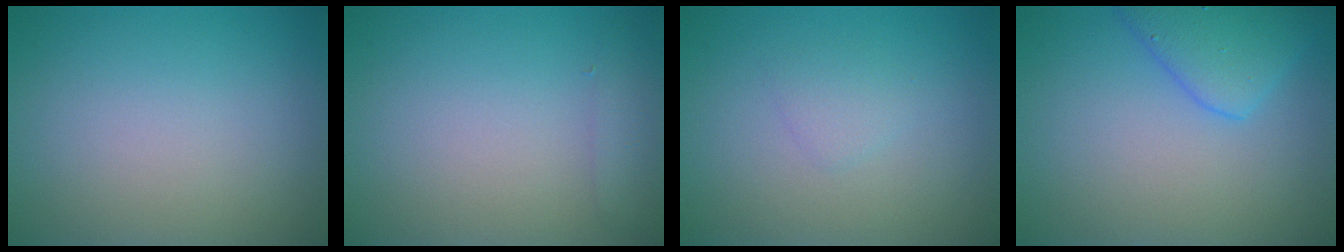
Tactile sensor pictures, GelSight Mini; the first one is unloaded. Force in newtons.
{"total": 1.3, "press": 1.3, "slide": 0.1}
{"total": 1.1, "press": 1.1, "slide": 0.0}
{"total": 2.9, "press": 2.9, "slide": 0.0}